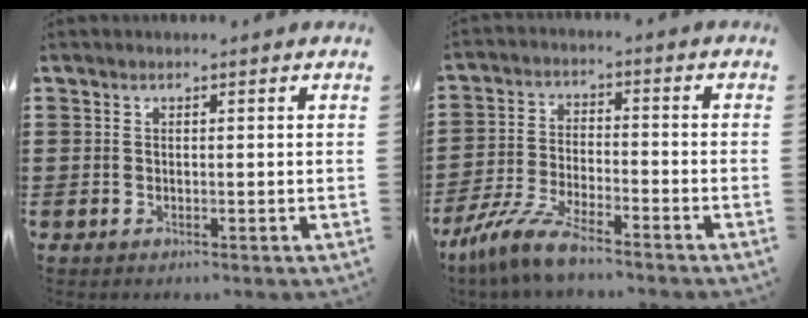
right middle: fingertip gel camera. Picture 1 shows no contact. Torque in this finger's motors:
{"motor_torque": [2.14, 0.00, 0.41, 0.19]}